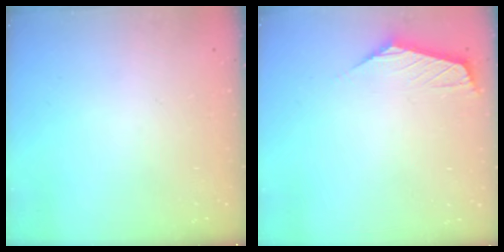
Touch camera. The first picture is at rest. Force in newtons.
{"total": 1.0, "press": 1.0, "slide": 0.2}